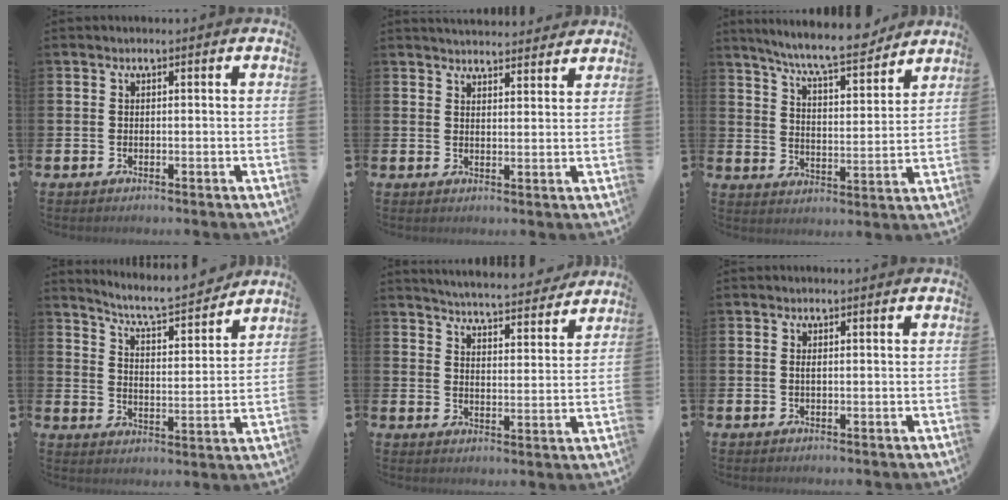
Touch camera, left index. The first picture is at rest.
{"total": 3.7, "force": [3.7, 0.4, 0.0], "torque": [0.001, -0.023, 0.066]}
{"total": 8.6, "force": [8.0, 0.4, 3.1], "torque": [-0.084, -0.051, 0.140]}
{"total": 7.0, "force": [6.7, 0.6, 1.9], "torque": [-0.063, -0.050, 0.113]}
{"total": 5.3, "force": [5.3, 0.3, 0.3], "torque": [-0.017, -0.043, 0.091]}
{"total": 0.5, "force": [0.1, 0.1, 0.5], "torque": [-0.011, 0.000, 0.002]}